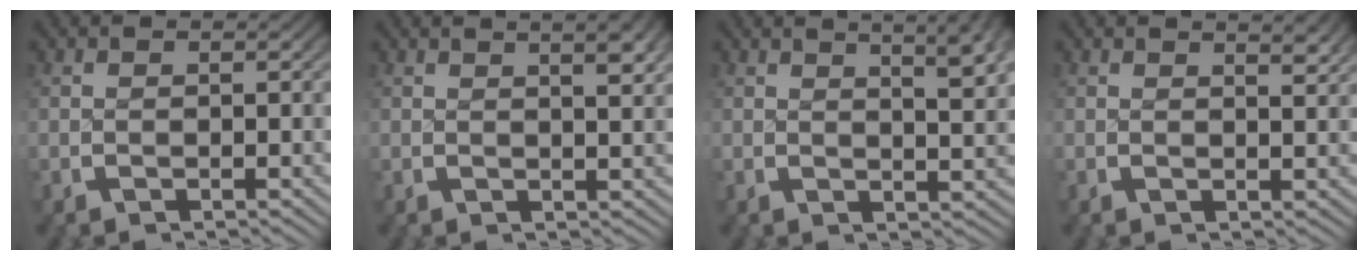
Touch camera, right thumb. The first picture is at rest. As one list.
[{"total": 2.9, "force": [1.4, 0.7, 2.5], "torque": [-0.026, 0.003, 0.022]}, {"total": 5.0, "force": [2.3, 1.7, 4.1], "torque": [-0.043, -0.001, 0.034]}, {"total": 1.6, "force": [1.2, 0.2, 1.1], "torque": [-0.006, -0.002, 0.019]}]